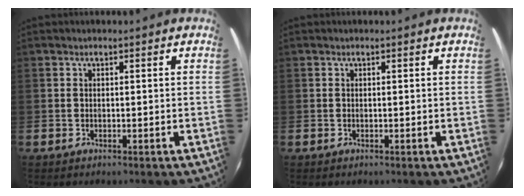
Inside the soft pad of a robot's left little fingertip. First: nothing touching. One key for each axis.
{"total": 0.0}